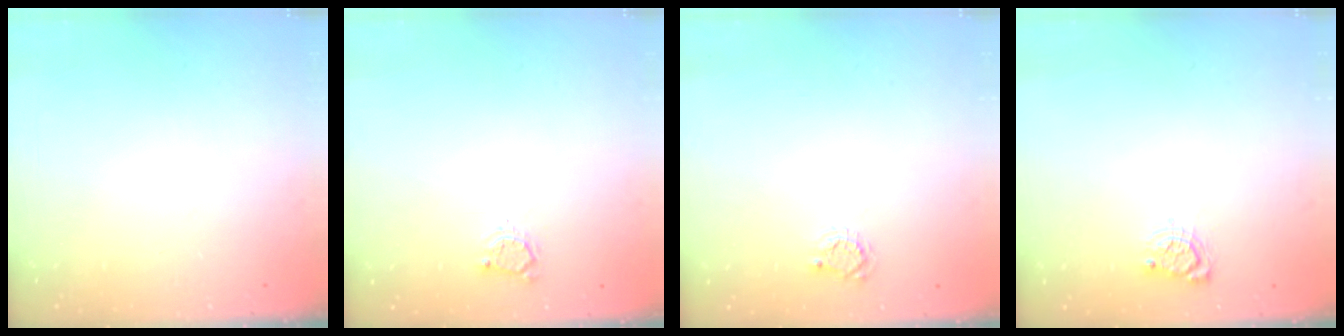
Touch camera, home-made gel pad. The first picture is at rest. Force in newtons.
{"total": 3.6, "press": 3.6, "slide": 0.5}
{"total": 3.7, "press": 3.7, "slide": 0.3}
{"total": 4.7, "press": 4.7, "slide": 0.5}